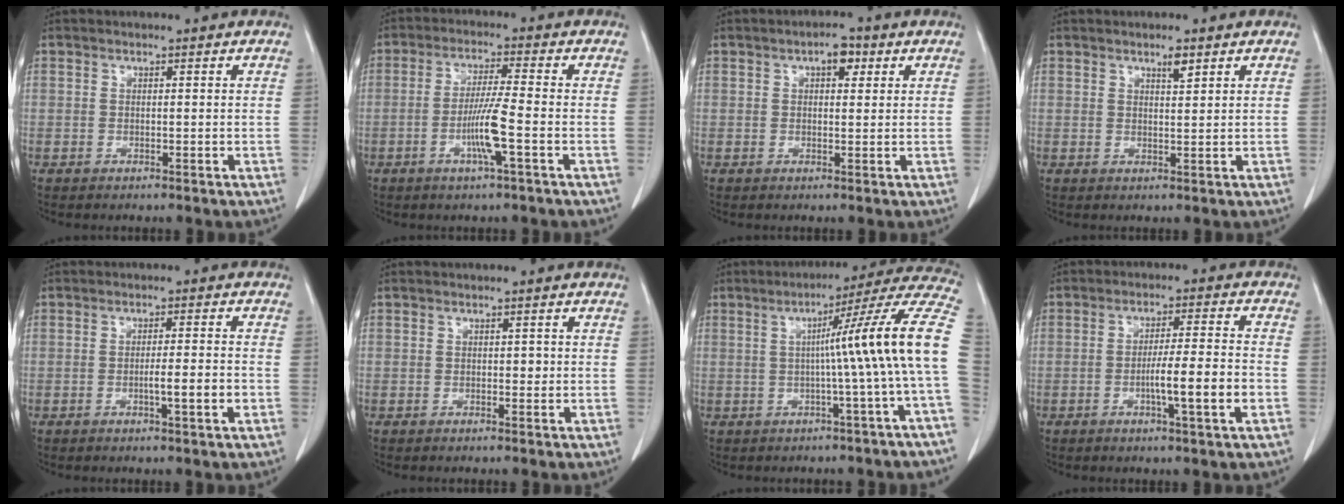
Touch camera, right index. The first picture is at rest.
{"total": 6.5, "force": [-2.1, -0.5, 6.1], "torque": [-0.116, -0.003, -0.039]}
{"total": 3.2, "force": [1.4, 1.5, 2.4], "torque": [-0.036, 0.011, 0.018]}
{"total": 1.8, "force": [1.3, 0.3, 1.3], "torque": [-0.025, -0.001, 0.023]}
{"total": 3.9, "force": [-1.2, 0.0, 3.8], "torque": [-0.054, 0.000, -0.015]}
{"total": 0.9, "force": [0.0, 0.6, 0.6], "torque": [-0.003, 0.003, 0.002]}
{"total": 14.8, "force": [-0.4, -2.3, 14.6], "torque": [-0.179, 0.027, -0.015]}
{"total": 7.8, "force": [-2.3, -0.2, 7.4], "torque": [-0.116, 0.002, -0.037]}